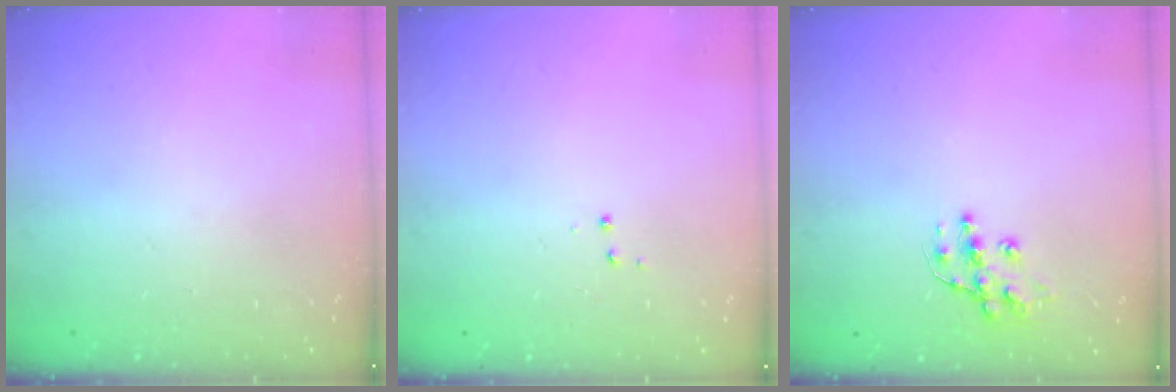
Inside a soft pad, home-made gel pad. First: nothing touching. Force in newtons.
{"total": 2.9, "press": 2.8, "slide": 0.4}
{"total": 10.2, "press": 10.2, "slide": 0.8}